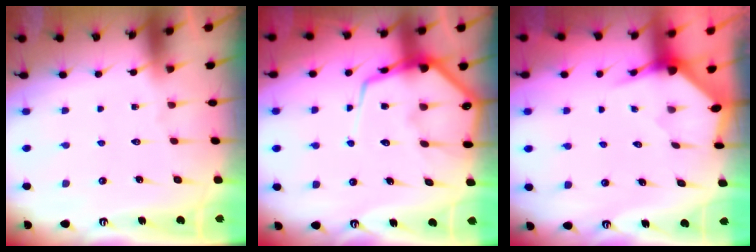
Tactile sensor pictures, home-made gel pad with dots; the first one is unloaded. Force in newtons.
{"total": 12.4, "press": 12.3, "slide": 1.3}
{"total": 3.1, "press": 3.1, "slide": 0.1}